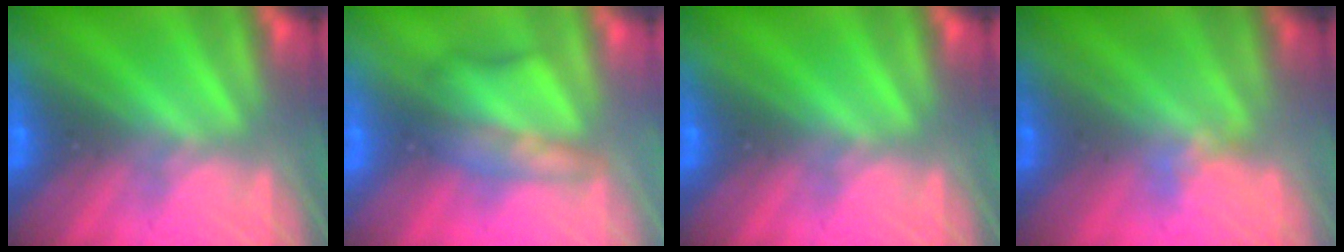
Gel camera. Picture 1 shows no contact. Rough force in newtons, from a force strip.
{"total": 2.3}
{"total": 0.0}
{"total": 2.3}